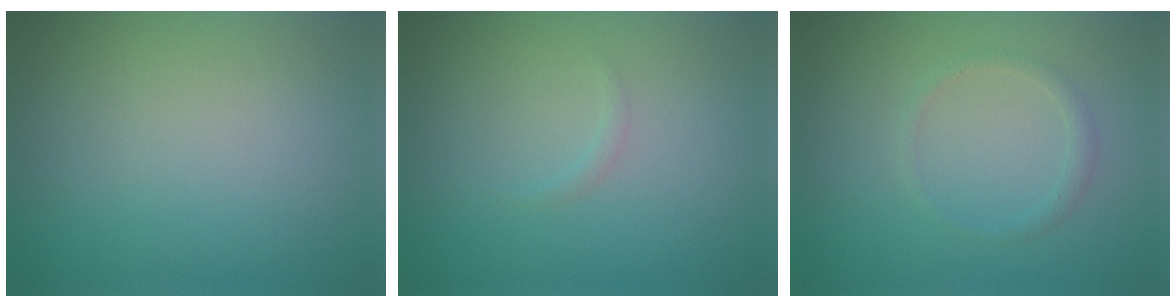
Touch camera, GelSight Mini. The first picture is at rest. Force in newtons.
{"total": 0.5, "press": 0.5, "slide": 0.1}
{"total": 1.1, "press": 1.0, "slide": 0.1}